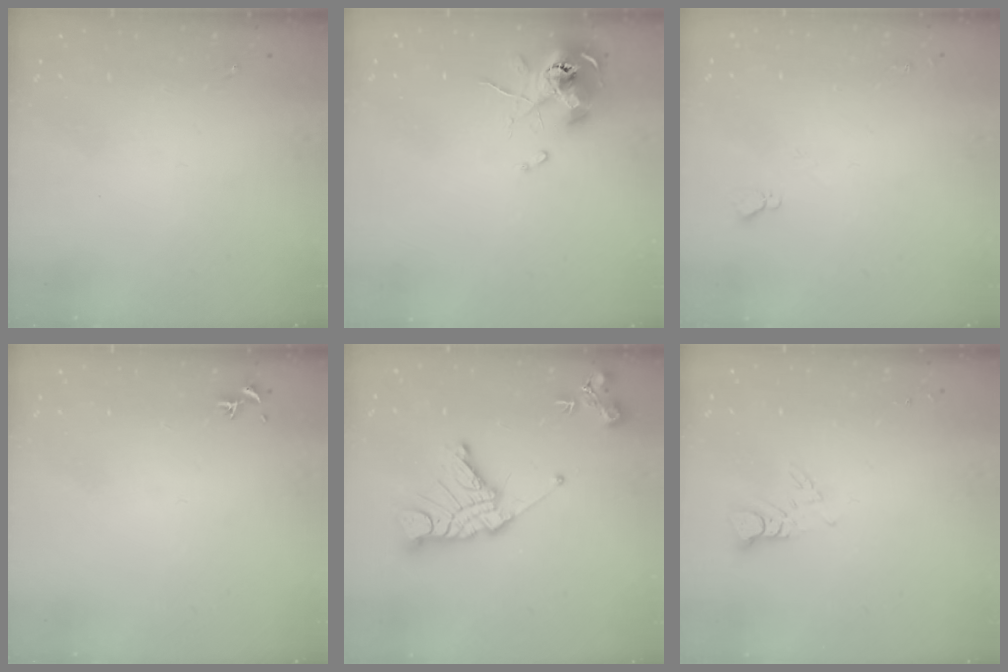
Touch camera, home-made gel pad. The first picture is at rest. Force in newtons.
{"total": 10.2, "press": 10.1, "slide": 1.4}
{"total": 4.4, "press": 4.3, "slide": 0.6}
{"total": 0.8, "press": 0.7, "slide": 0.3}
{"total": 18.2, "press": 18.1, "slide": 1.5}
{"total": 3.8, "press": 3.7, "slide": 0.3}